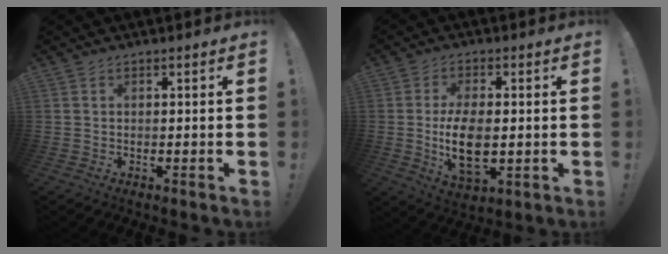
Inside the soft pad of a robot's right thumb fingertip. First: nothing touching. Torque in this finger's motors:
{"motor_torque": [0.26, 0.65, 0.16, 0.03, 0.36]}